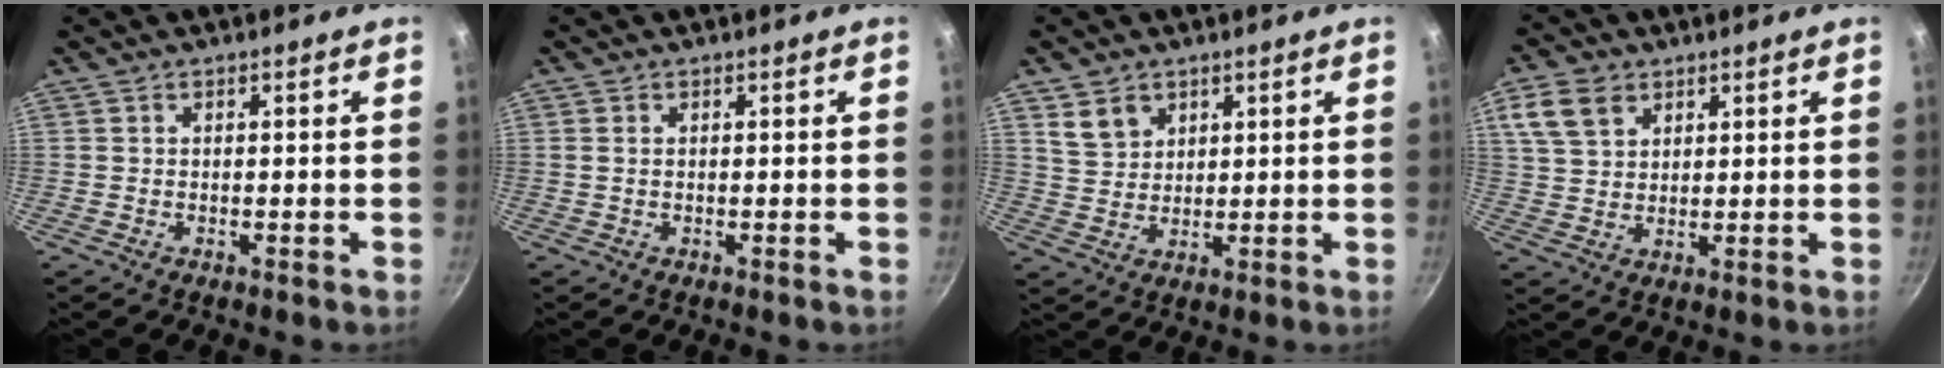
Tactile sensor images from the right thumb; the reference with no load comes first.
{"total": 0.7, "force": [0.2, 0.4, 0.6], "torque": [-0.012, 0.000, 0.002]}
{"total": 5.5, "force": [2.9, 4.2, 2.2], "torque": [-0.021, -0.006, 0.060]}
{"total": 7.7, "force": [3.8, 5.3, 4.0], "torque": [-0.066, 0.001, 0.074]}